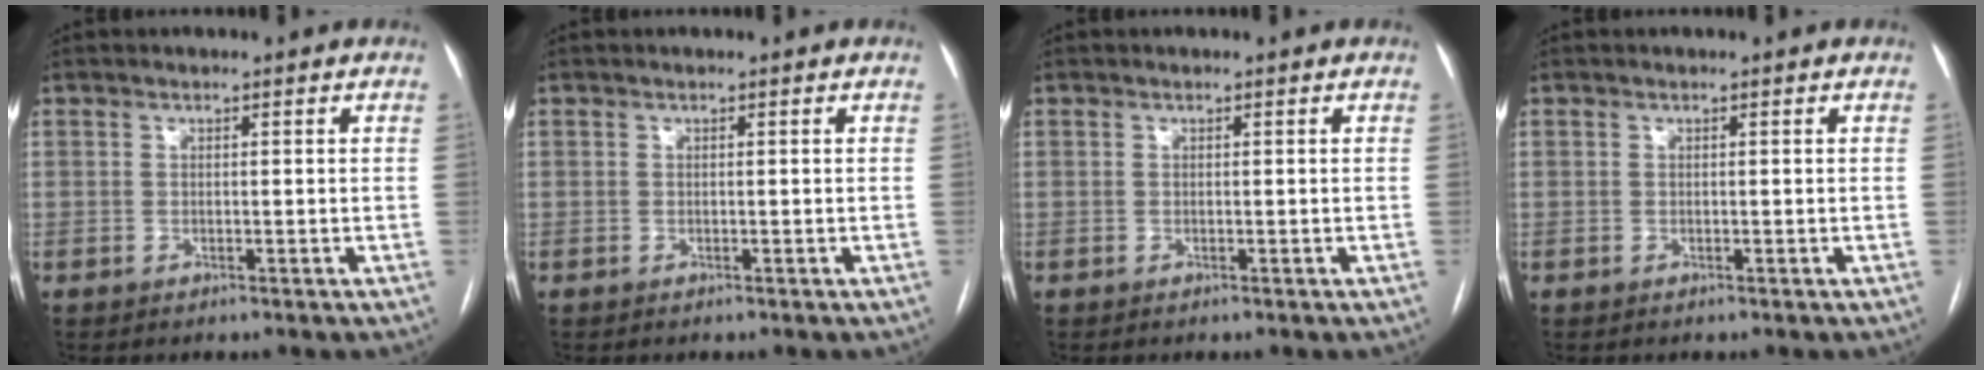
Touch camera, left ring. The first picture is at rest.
{"total": 0.0}
{"total": 0.0}
{"total": 0.0}